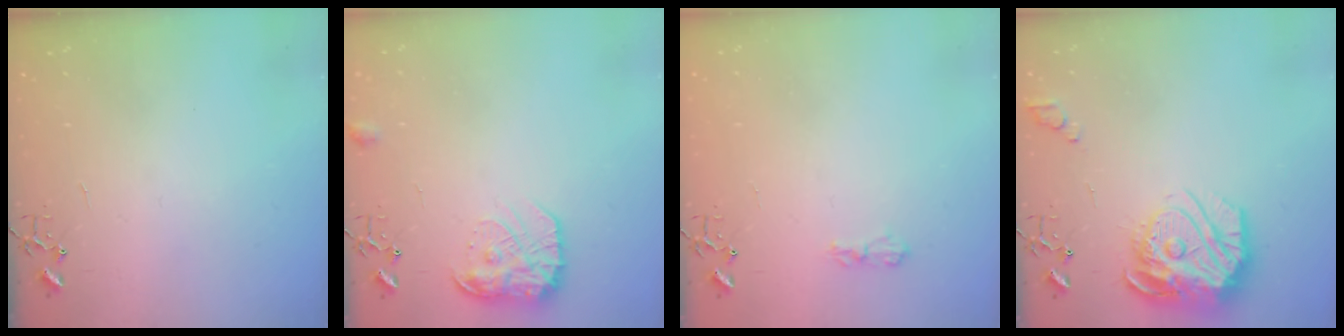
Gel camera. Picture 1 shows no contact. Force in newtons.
{"total": 14.3, "press": 14.3, "slide": 0.9}
{"total": 5.4, "press": 5.4, "slide": 0.7}
{"total": 20.9, "press": 20.8, "slide": 2.0}